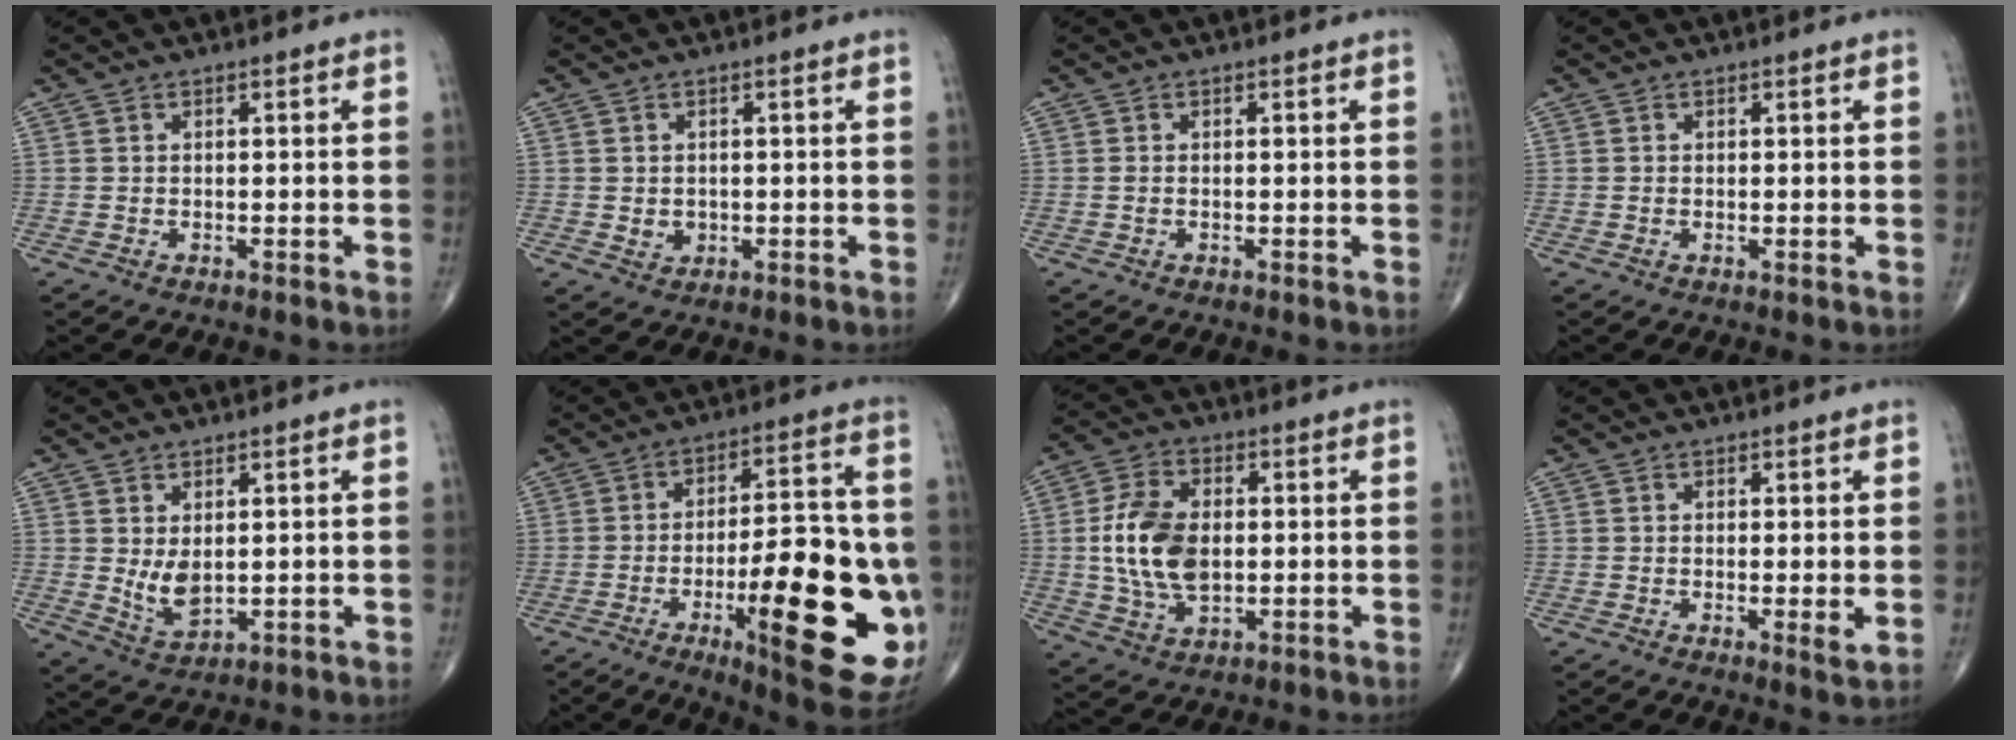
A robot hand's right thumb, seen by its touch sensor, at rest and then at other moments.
{"total": 2.2, "force": [-0.2, 1.9, 1.2], "torque": [-0.012, 0.000, 0.004]}
{"total": 0.7, "force": [0.0, 0.3, 0.6], "torque": [-0.016, 0.004, 0.004]}
{"total": 0.0}
{"total": 5.1, "force": [0.8, 2.8, 4.2], "torque": [-0.068, -0.015, 0.028]}
{"total": 26.1, "force": [-6.4, 7.7, 24.1], "torque": [-0.293, 0.001, -0.077]}
{"total": 12.9, "force": [0.3, 8.0, 10.1], "torque": [-0.185, 0.003, 0.009]}
{"total": 2.3, "force": [0.0, 0.4, 2.3], "torque": [-0.040, -0.011, -0.003]}